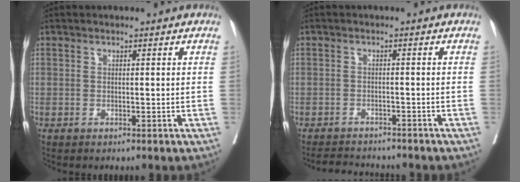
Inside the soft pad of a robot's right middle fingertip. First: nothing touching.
{"total": 5.0, "force": [-4.7, 1.3, 0.7], "torque": [-0.005, -0.007, -0.073]}